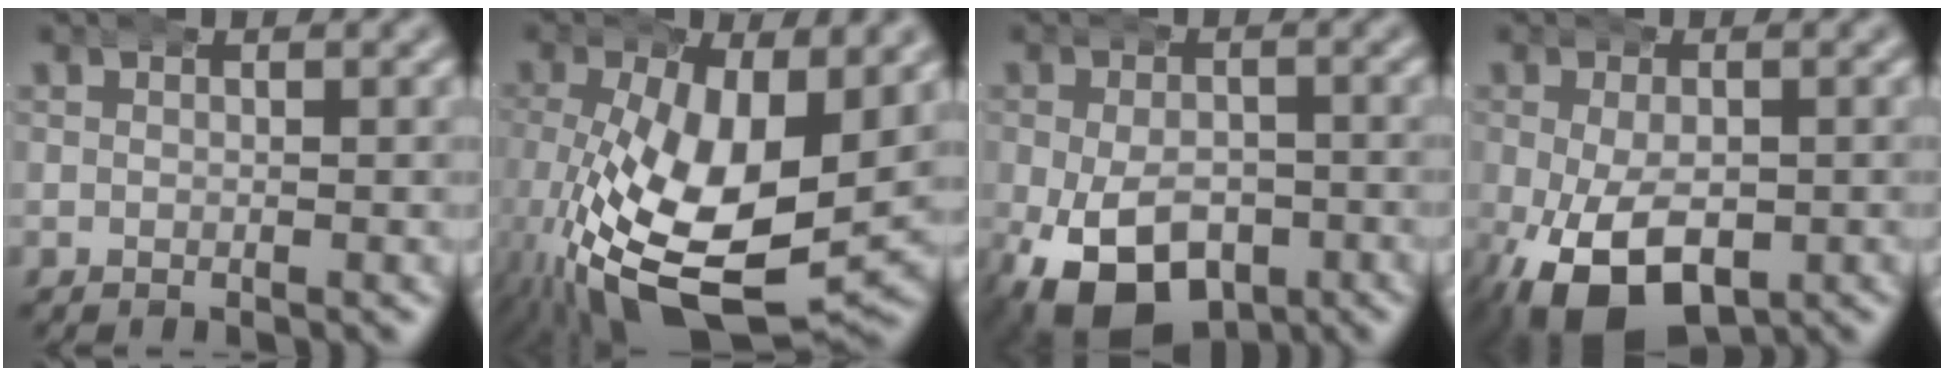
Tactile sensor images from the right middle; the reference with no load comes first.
{"total": 12.1, "force": [-2.4, 5.8, 10.4], "torque": [-0.217, -0.061, -0.005]}
{"total": 9.4, "force": [-4.1, 6.2, 5.6], "torque": [-0.114, -0.041, -0.049]}
{"total": 8.7, "force": [-3.5, 4.8, 6.3], "torque": [-0.133, -0.035, -0.034]}